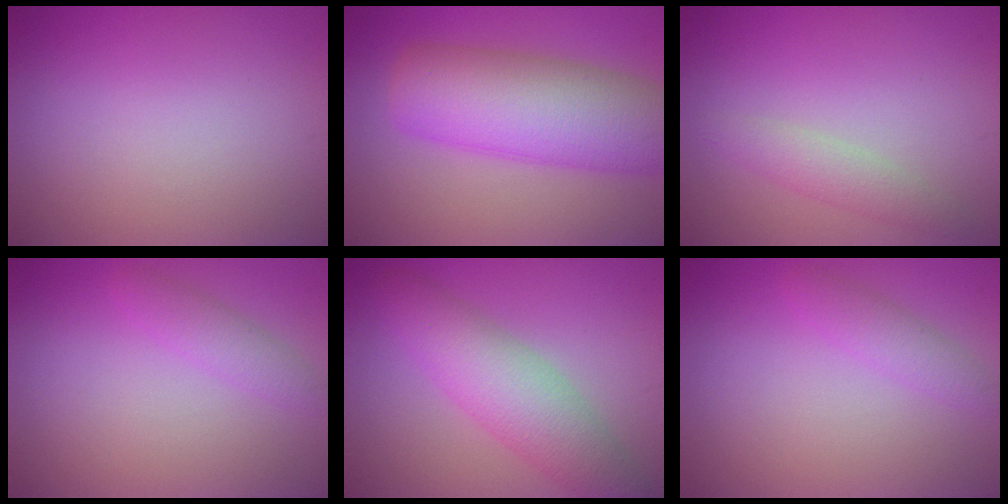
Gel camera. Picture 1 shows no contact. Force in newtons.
{"total": 9.8, "press": 9.8, "slide": 0.8}
{"total": 2.0, "press": 2.0, "slide": 0.1}
{"total": 1.9, "press": 1.9, "slide": 0.1}
{"total": 5.8, "press": 5.8, "slide": 0.2}
{"total": 1.9, "press": 1.9, "slide": 0.1}